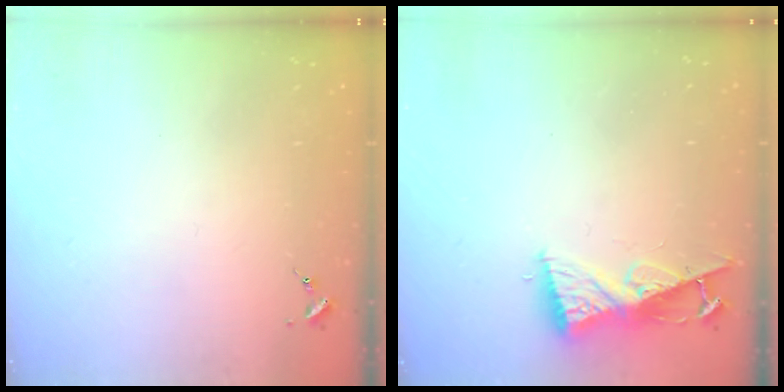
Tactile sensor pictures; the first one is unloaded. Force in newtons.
{"total": 8.2, "press": 8.2, "slide": 0.7}